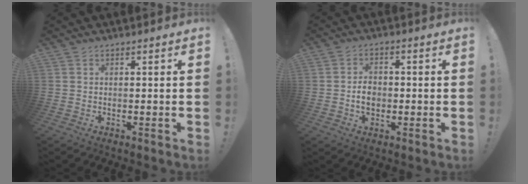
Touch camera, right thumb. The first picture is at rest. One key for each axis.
{"total": 4.8, "fx": -0.9, "fy": 3.6, "fz": 3.1, "tx": -0.039, "ty": 0.001, "tz": -0.020}